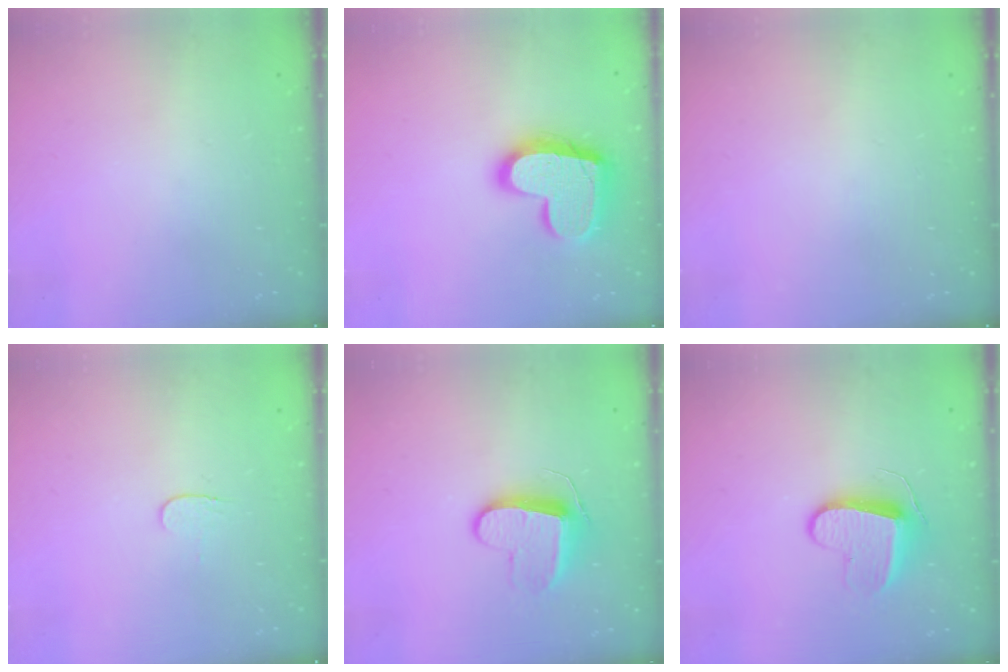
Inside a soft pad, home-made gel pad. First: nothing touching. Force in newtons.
{"total": 18.3, "press": 18.3, "slide": 1.2}
{"total": 0.0}
{"total": 3.7, "press": 3.7, "slide": 0.4}
{"total": 9.8, "press": 9.8, "slide": 0.2}
{"total": 9.0, "press": 9.0, "slide": 0.1}